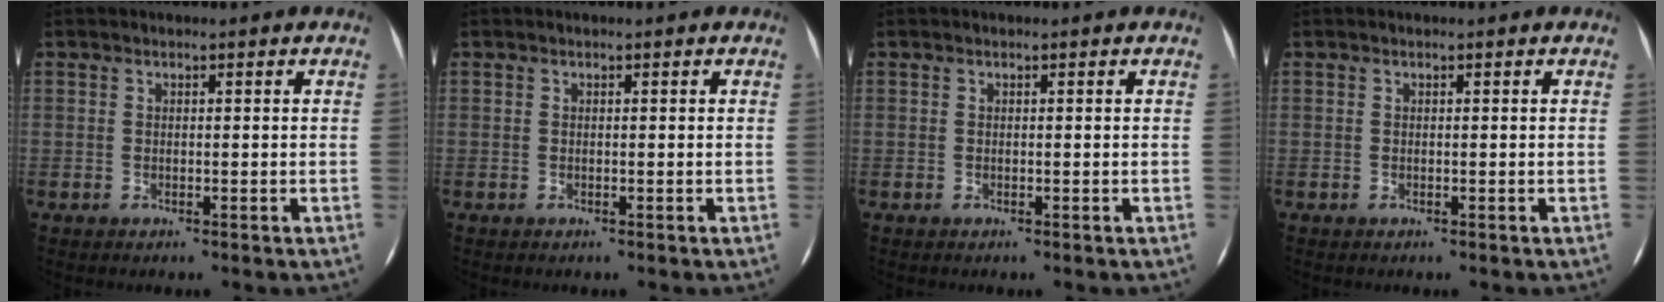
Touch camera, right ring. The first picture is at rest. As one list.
[{"total": 0.0}, {"total": 0.0}, {"total": 0.0}]